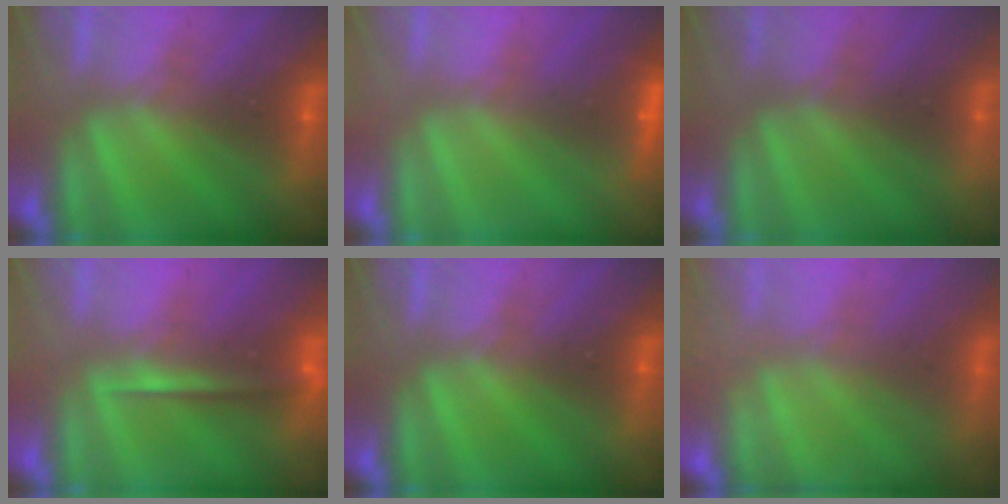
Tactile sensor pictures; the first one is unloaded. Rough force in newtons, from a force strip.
{"total": 2.4}
{"total": 3.0}
{"total": 1.3}
{"total": 0.0}
{"total": 2.3}